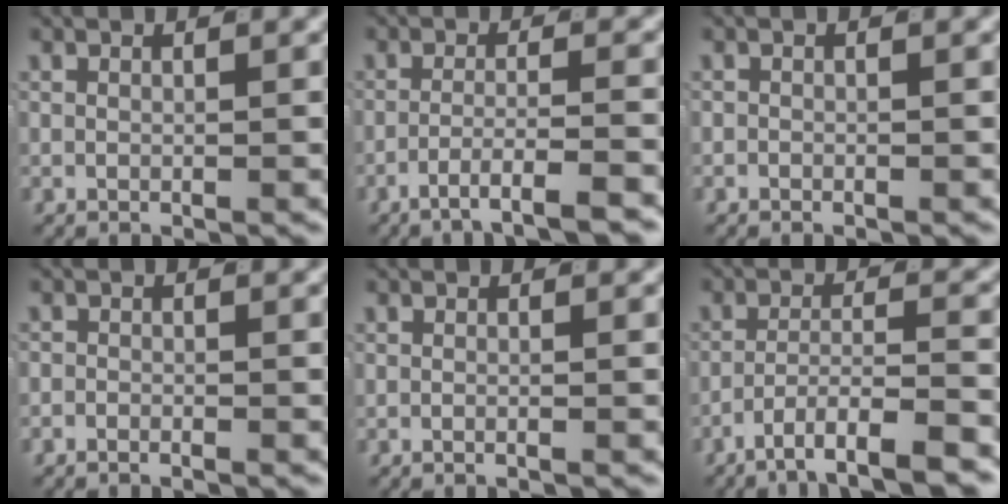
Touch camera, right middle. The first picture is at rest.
{"total": 5.9, "force": [-5.0, 0.4, 3.1], "torque": [-0.044, -0.019, -0.077]}
{"total": 0.0}
{"total": 0.9, "force": [-0.9, 0.3, 0.0], "torque": [0.001, 0.001, -0.019]}
{"total": 0.6, "force": [-0.5, -0.1, 0.4], "torque": [-0.007, 0.005, -0.012]}
{"total": 7.2, "force": [-5.7, 1.2, 4.2], "torque": [-0.057, -0.009, -0.087]}